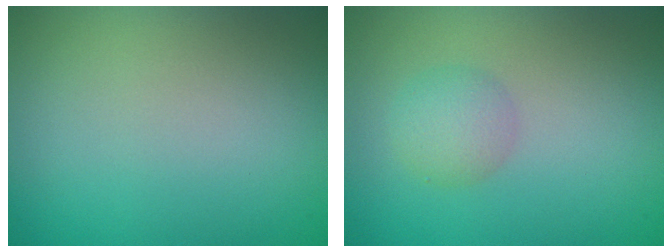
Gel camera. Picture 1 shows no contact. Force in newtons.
{"total": 2.2, "press": 2.2, "slide": 0.1}